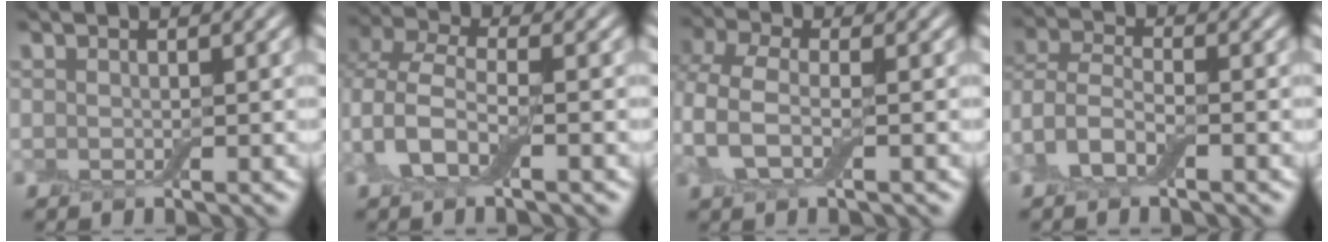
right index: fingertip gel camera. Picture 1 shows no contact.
{"total": 4.6, "force": [-0.5, 2.6, 3.8], "torque": [-0.083, 0.008, -0.019]}
{"total": 3.6, "force": [0.0, 1.8, 3.2], "torque": [-0.082, 0.006, -0.010]}
{"total": 3.9, "force": [-1.8, 1.9, 2.8], "torque": [-0.066, 0.004, -0.046]}